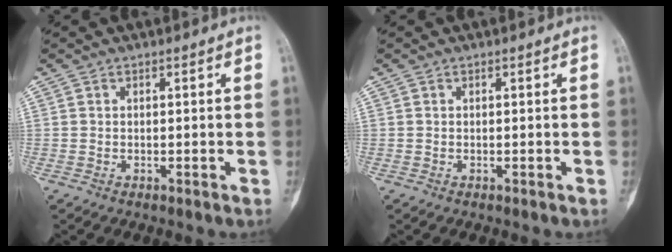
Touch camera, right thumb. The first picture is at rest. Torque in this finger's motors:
{"motor_torque": [0.22, 0.02, -0.13, 0.02, 0.03]}